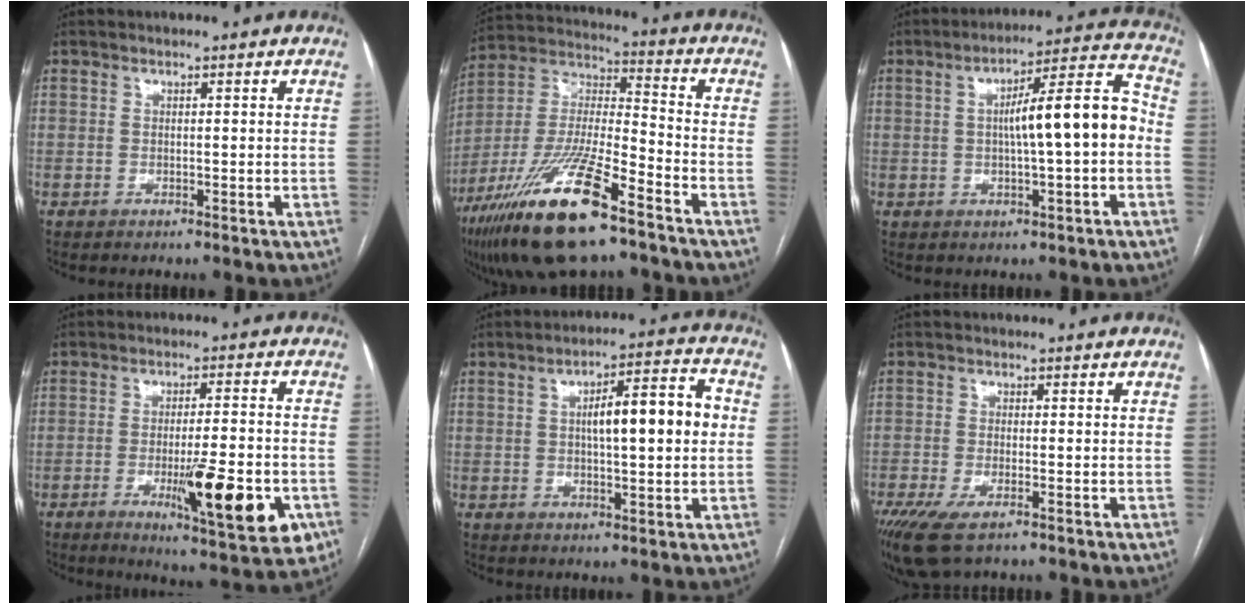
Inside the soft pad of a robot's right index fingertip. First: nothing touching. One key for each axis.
{"total": 20.4, "fx": -12.5, "fy": 3.5, "fz": 15.7, "tx": -0.343, "ty": -0.034, "tz": -0.228}
{"total": 11.5, "fx": -0.5, "fy": 1.2, "fz": 11.5, "tx": -0.172, "ty": 0.031, "tz": -0.008}
{"total": 14.6, "fx": -5.0, "fy": 2.3, "fz": 13.5, "tx": -0.178, "ty": -0.019, "tz": -0.065}
{"total": 10.6, "fx": 1.1, "fy": 2.1, "fz": 10.3, "tx": -0.159, "ty": 0.027, "tz": 0.017}
{"total": 7.5, "fx": -4.9, "fy": 2.2, "fz": 5.3, "tx": -0.101, "ty": -0.021, "tz": -0.085}